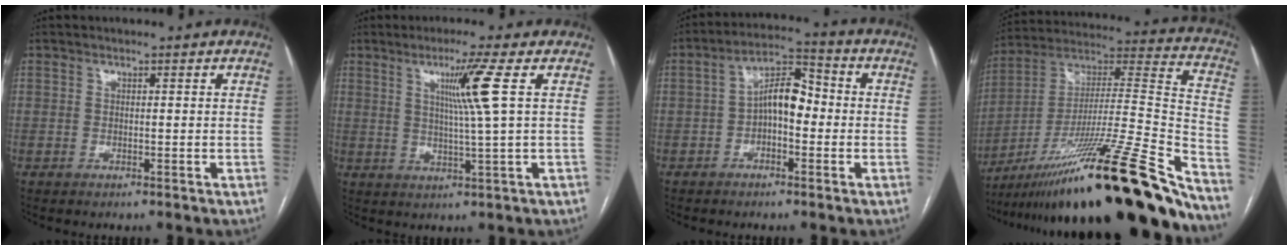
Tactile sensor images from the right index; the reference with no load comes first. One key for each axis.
{"total": 6.9, "fx": 2.1, "fy": -2.0, "fz": 6.2, "tx": -0.116, "ty": -0.007, "tz": 0.043}
{"total": 7.2, "fx": -0.8, "fy": 3.3, "fz": 6.4, "tx": -0.111, "ty": 0.036, "tz": -0.018}
{"total": 34.6, "fx": -25.4, "fy": 1.1, "fz": 23.5, "tx": -0.307, "ty": -0.016, "tz": -0.412}